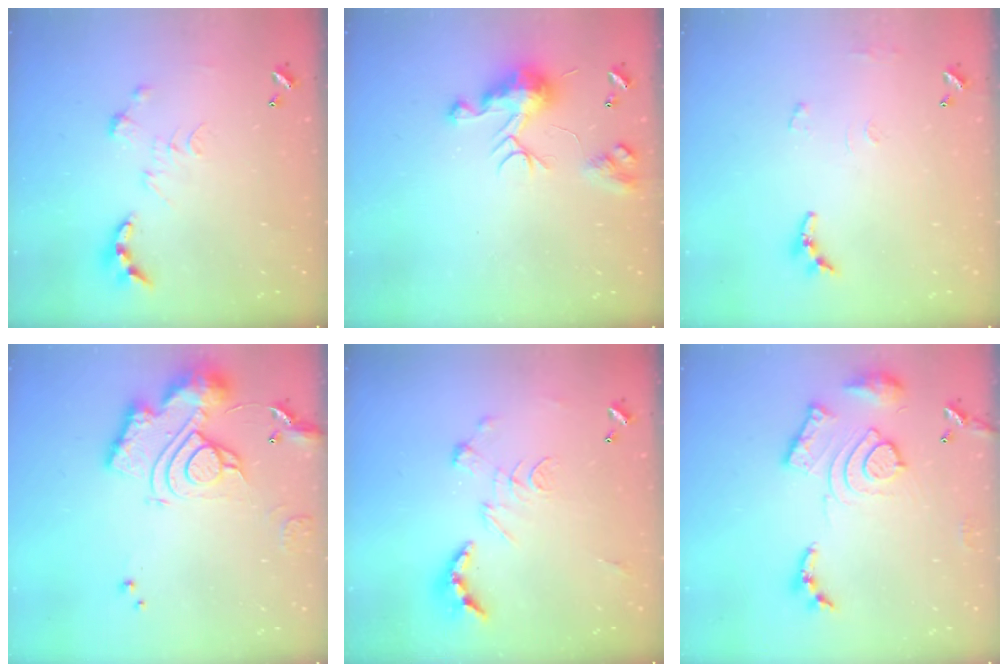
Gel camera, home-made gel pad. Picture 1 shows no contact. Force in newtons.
{"total": 9.0, "press": 9.0, "slide": 0.5}
{"total": 6.3, "press": 6.3, "slide": 0.5}
{"total": 17.7, "press": 17.6, "slide": 2.1}
{"total": 2.6, "press": 2.1, "slide": 1.5}
{"total": 16.6, "press": 16.6, "slide": 1.6}